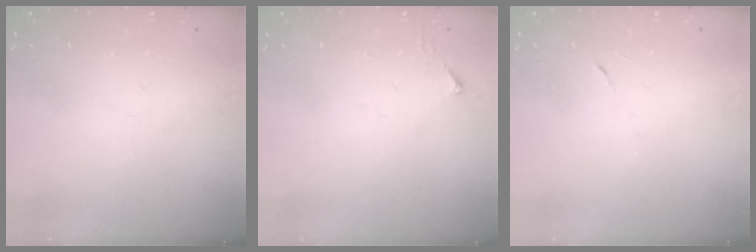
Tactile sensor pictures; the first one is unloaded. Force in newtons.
{"total": 3.1, "press": 3.1, "slide": 0.4}
{"total": 2.9, "press": 2.7, "slide": 1.0}